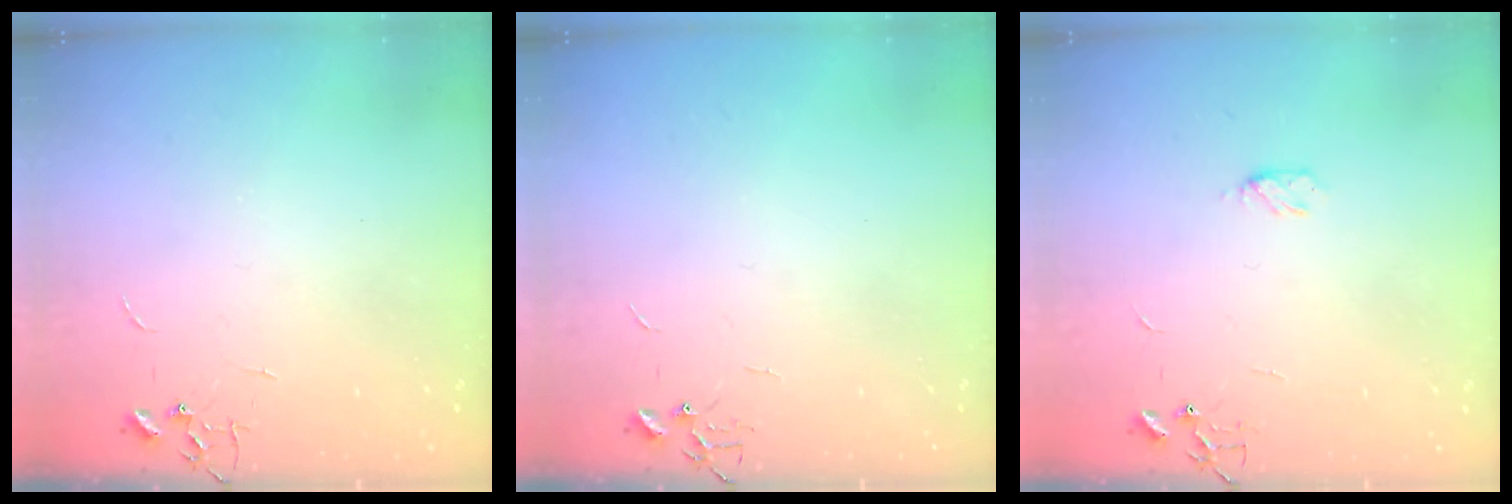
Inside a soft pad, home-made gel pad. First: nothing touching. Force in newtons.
{"total": 0.0}
{"total": 3.9, "press": 3.8, "slide": 0.6}